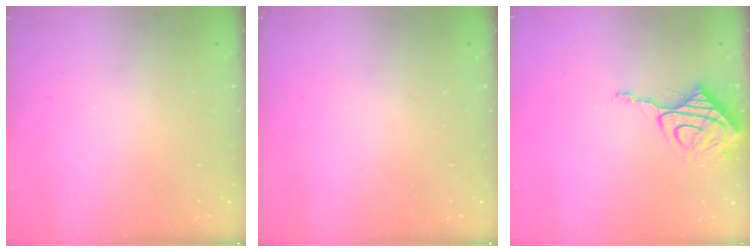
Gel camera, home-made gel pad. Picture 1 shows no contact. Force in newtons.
{"total": 0.0}
{"total": 9.6, "press": 9.6, "slide": 0.5}